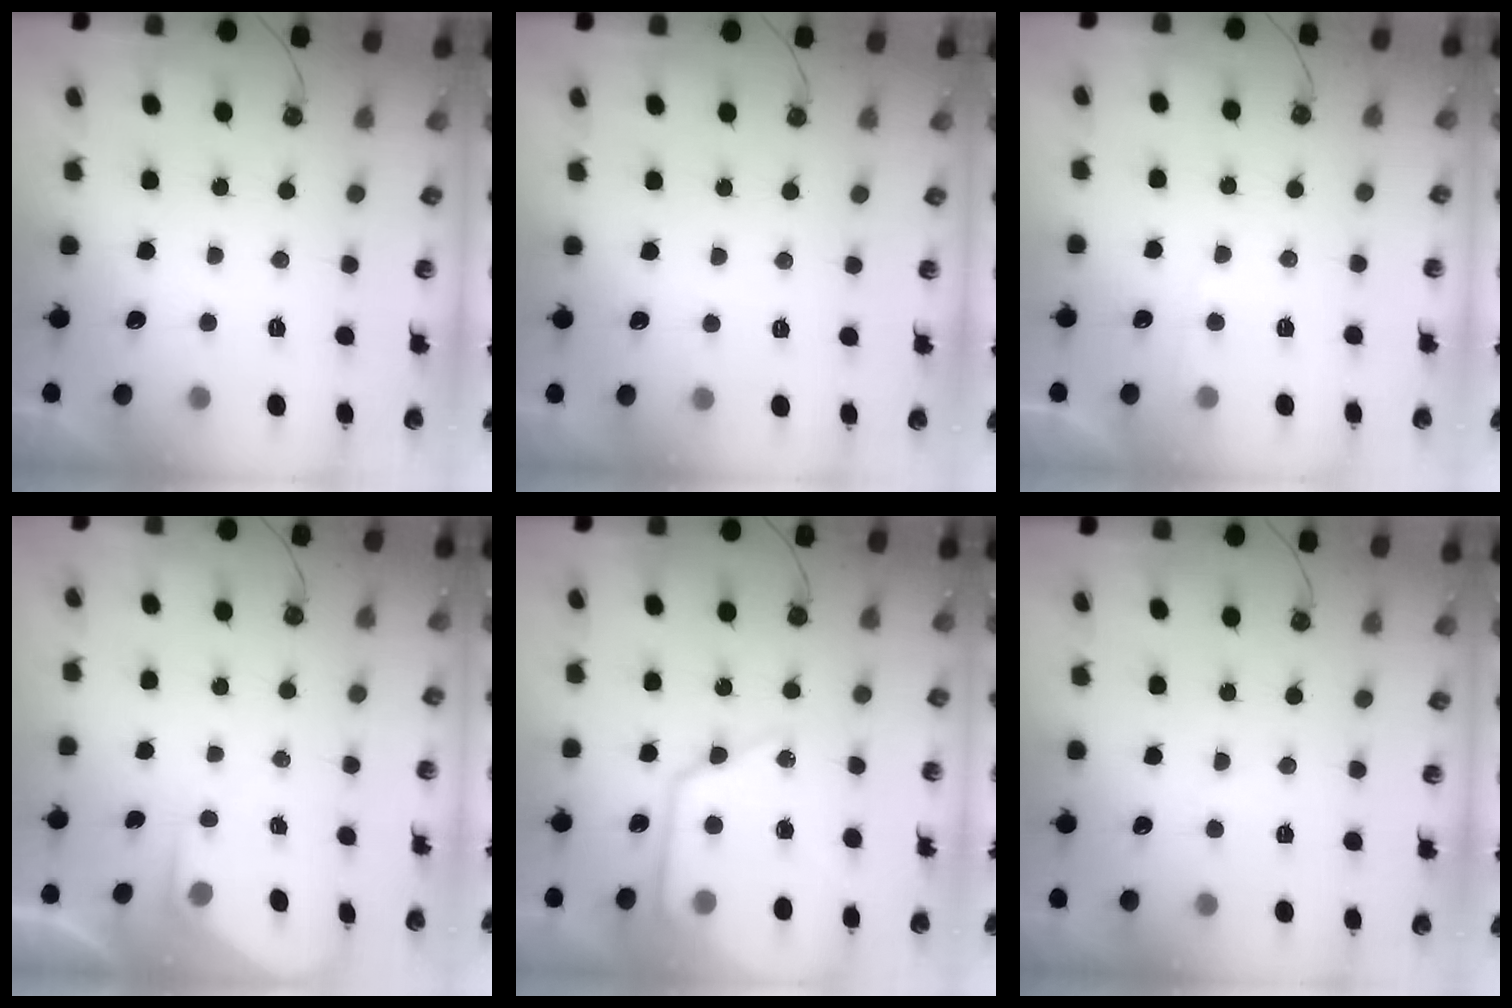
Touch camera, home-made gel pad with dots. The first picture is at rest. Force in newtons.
{"total": 2.9, "press": 2.9, "slide": 0.5}
{"total": 3.7, "press": 3.7, "slide": 0.5}
{"total": 2.3, "press": 2.3, "slide": 0.3}
{"total": 16.4, "press": 16.3, "slide": 1.5}
{"total": 5.9, "press": 5.9, "slide": 0.6}